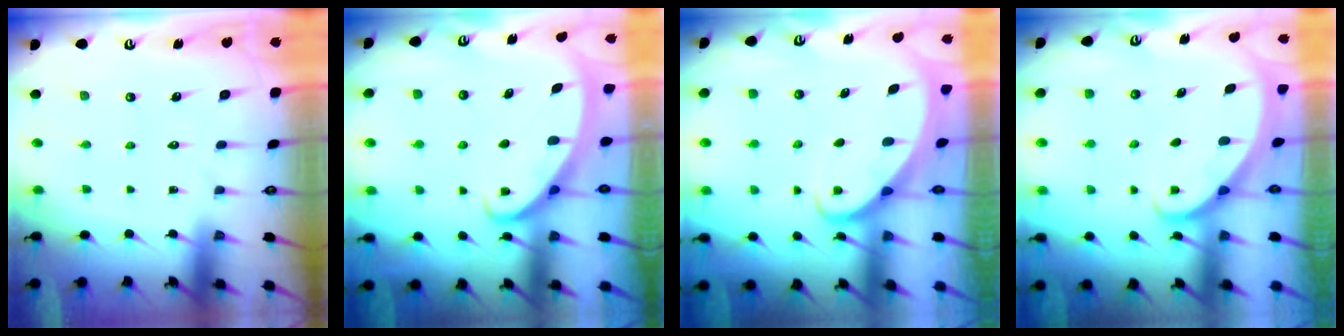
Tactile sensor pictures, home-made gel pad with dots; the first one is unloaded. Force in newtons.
{"total": 2.6, "press": 2.6, "slide": 0.3}
{"total": 3.1, "press": 3.0, "slide": 0.5}
{"total": 1.5, "press": 1.5, "slide": 0.1}